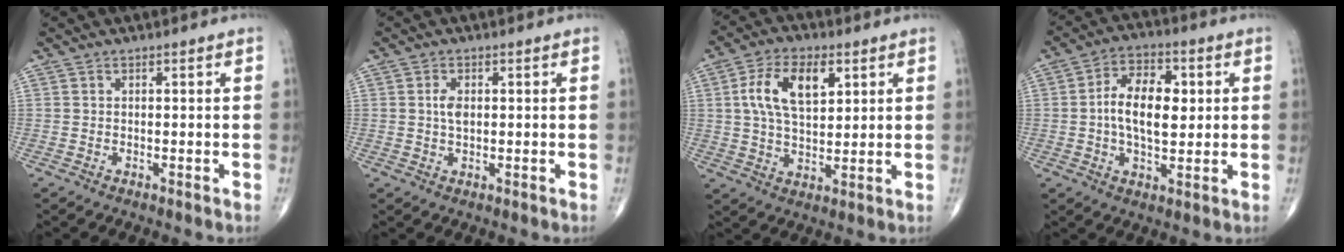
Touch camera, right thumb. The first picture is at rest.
{"total": 2.6, "force": [0.4, 1.4, 2.2], "torque": [-0.038, -0.002, 0.005]}
{"total": 11.6, "force": [3.6, 6.2, 9.1], "torque": [-0.157, -0.004, 0.064]}
{"total": 11.4, "force": [0.9, 6.3, 9.5], "torque": [-0.146, 0.007, 0.011]}